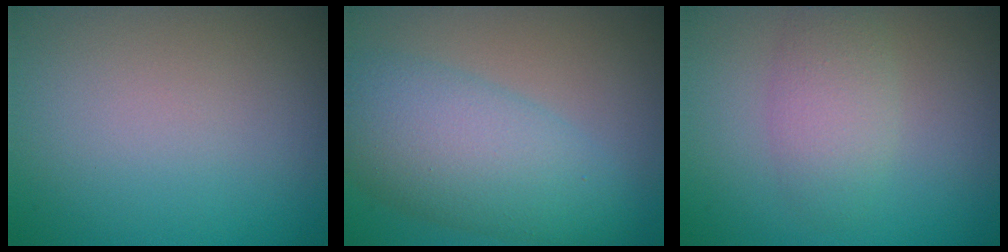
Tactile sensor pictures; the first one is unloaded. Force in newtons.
{"total": 7.0, "press": 7.0, "slide": 0.1}
{"total": 3.0, "press": 3.0, "slide": 0.0}